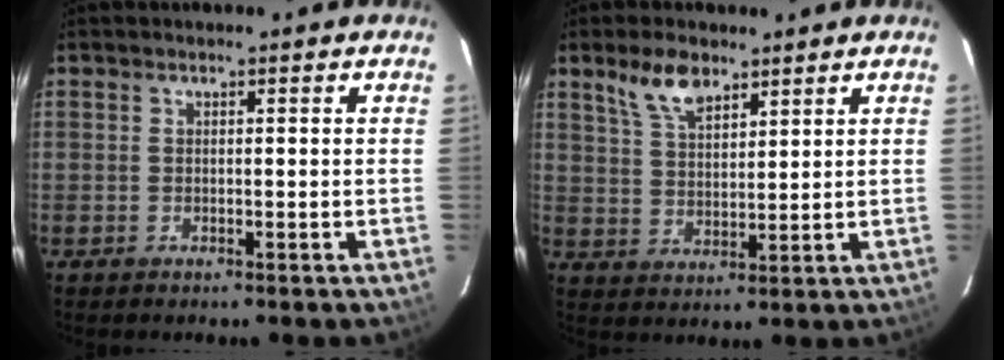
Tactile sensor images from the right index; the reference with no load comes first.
{"total": 7.3, "force": [5.0, 3.3, 4.1], "torque": [-0.075, 0.010, 0.098]}